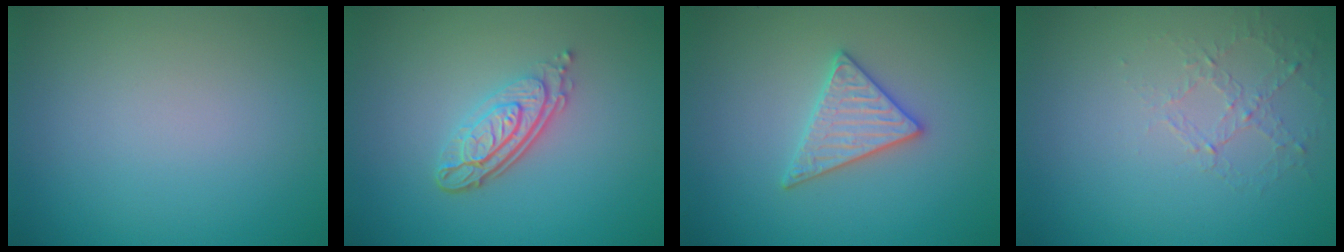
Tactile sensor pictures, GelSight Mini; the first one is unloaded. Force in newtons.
{"total": 4.2, "press": 3.0, "slide": 3.0}
{"total": 2.9, "press": 2.9, "slide": 0.3}
{"total": 1.1, "press": 0.5, "slide": 1.0}